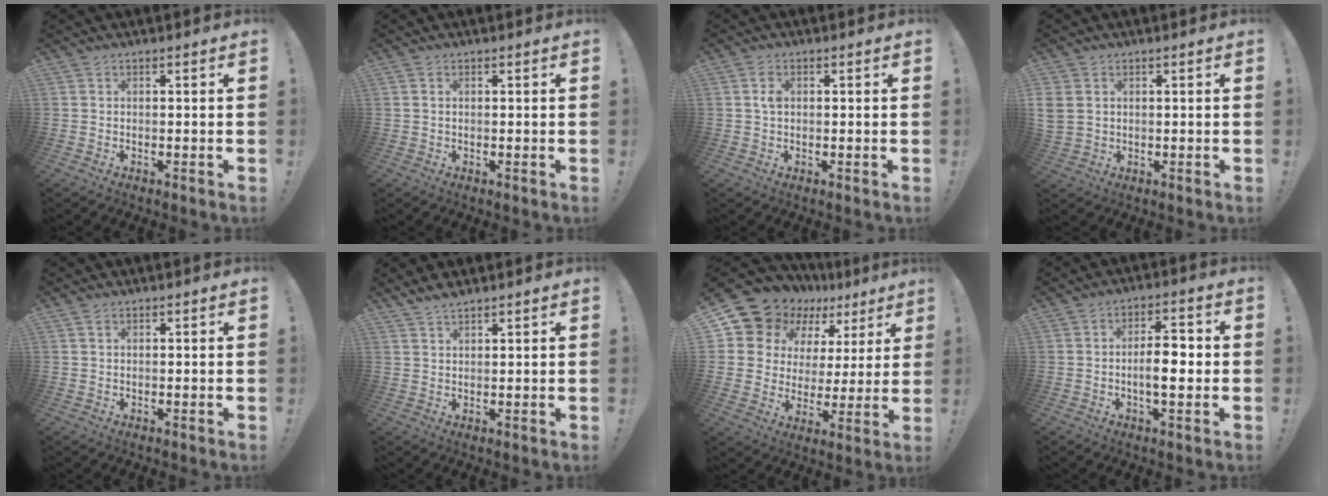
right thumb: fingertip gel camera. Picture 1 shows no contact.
{"total": 0.9, "force": [0.4, 0.5, 0.6], "torque": [-0.016, 0.003, 0.009]}
{"total": 2.8, "force": [0.6, 1.7, 2.1], "torque": [-0.039, 0.005, 0.009]}
{"total": 4.7, "force": [1.4, 4.0, 2.1], "torque": [-0.049, 0.004, 0.031]}
{"total": 0.8, "force": [0.4, 0.6, 0.2], "torque": [-0.001, -0.001, 0.007]}
{"total": 3.2, "force": [2.8, 0.7, 1.4], "torque": [-0.030, -0.013, 0.052]}
{"total": 13.3, "force": [10.5, 7.4, 3.2], "torque": [-0.073, -0.086, 0.206]}
{"total": 8.4, "force": [-1.4, 3.5, 7.4], "torque": [-0.113, 0.011, -0.029]}